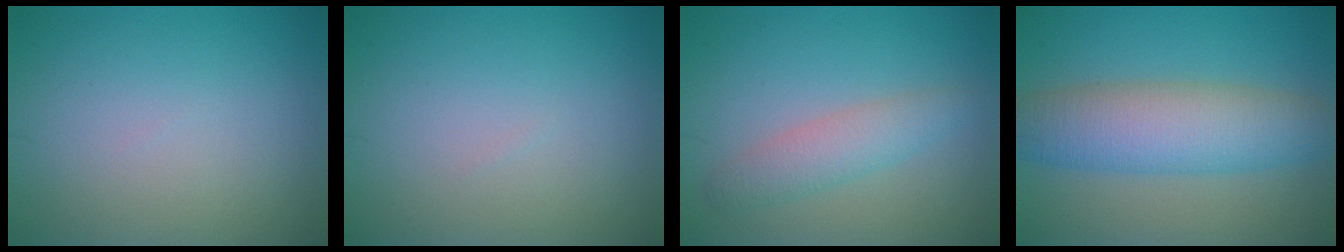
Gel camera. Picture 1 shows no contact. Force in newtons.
{"total": 0.0}
{"total": 2.8, "press": 2.8, "slide": 0.0}
{"total": 7.1, "press": 7.1, "slide": 0.2}